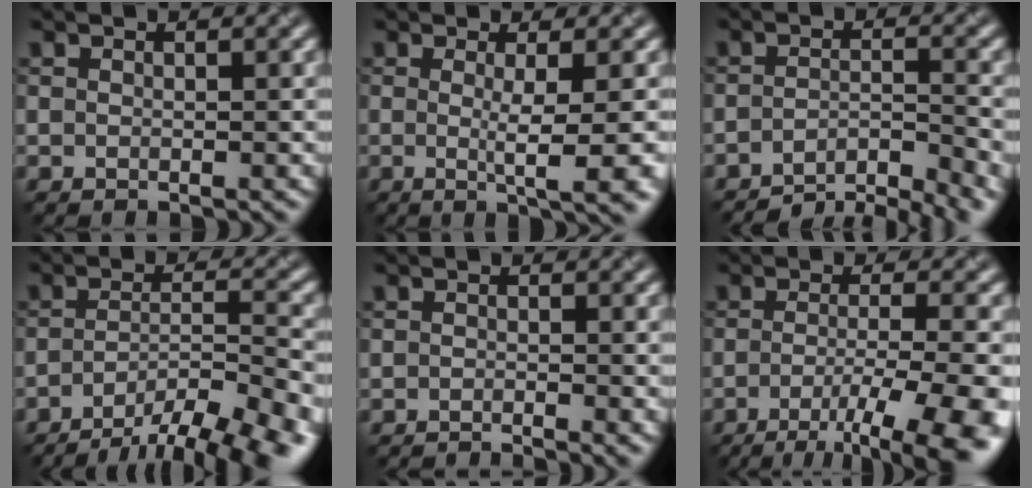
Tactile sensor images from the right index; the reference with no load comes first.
{"total": 5.2, "force": [-0.4, 1.0, 5.1], "torque": [-0.074, -0.005, -0.005]}
{"total": 6.8, "force": [-5.6, 1.5, 3.5], "torque": [-0.045, -0.003, -0.087]}
{"total": 12.1, "force": [-9.0, 3.3, 7.4], "torque": [-0.113, -0.017, -0.123]}
{"total": 2.2, "force": [-1.7, 0.3, 1.3], "torque": [-0.011, -0.004, -0.031]}
{"total": 10.3, "force": [-4.9, 2.7, 8.6], "torque": [-0.123, -0.015, -0.071]}